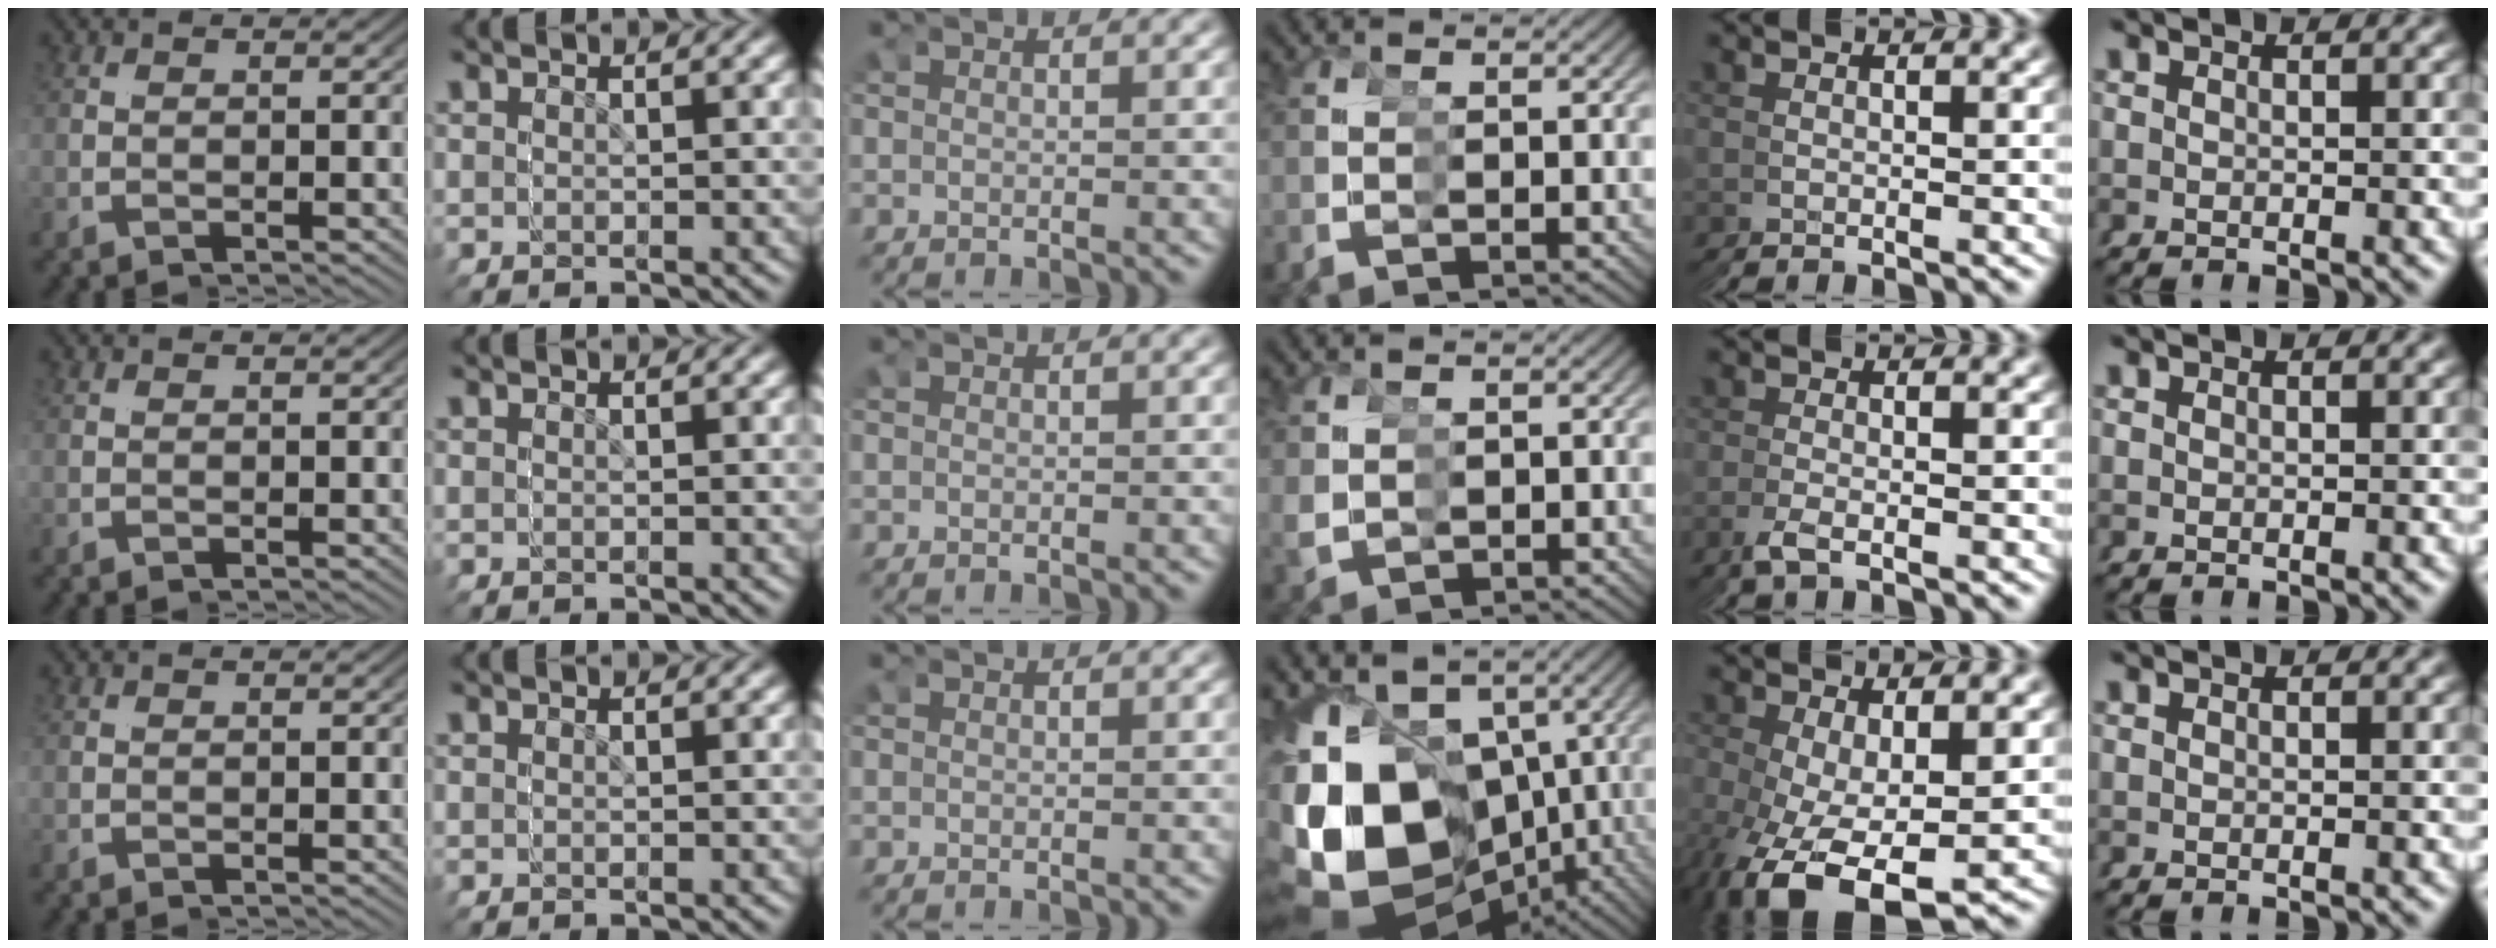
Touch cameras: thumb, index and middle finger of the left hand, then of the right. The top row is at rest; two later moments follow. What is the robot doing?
{"motion": "grasp_and_lifting", "object": "straw"}